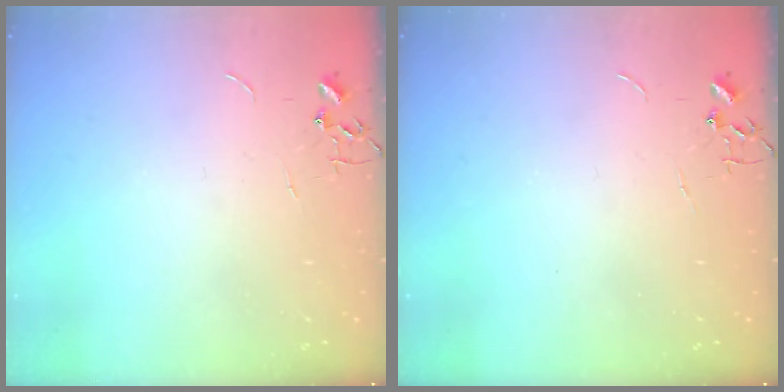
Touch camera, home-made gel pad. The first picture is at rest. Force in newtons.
{"total": 0.0}